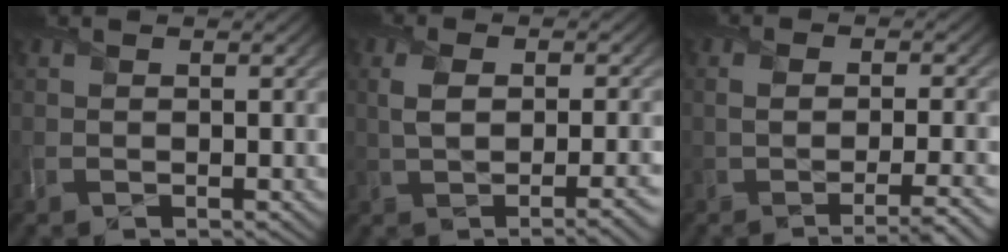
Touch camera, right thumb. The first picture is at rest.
{"total": 6.3, "force": [-0.3, 2.8, 5.6], "torque": [-0.070, 0.004, 0.004]}
{"total": 4.8, "force": [-1.3, 1.6, 4.3], "torque": [-0.060, -0.006, -0.014]}